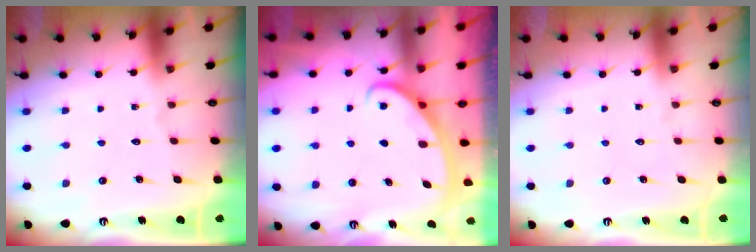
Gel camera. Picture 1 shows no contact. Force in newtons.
{"total": 2.7, "press": 2.7, "slide": 0.3}
{"total": 0.0}